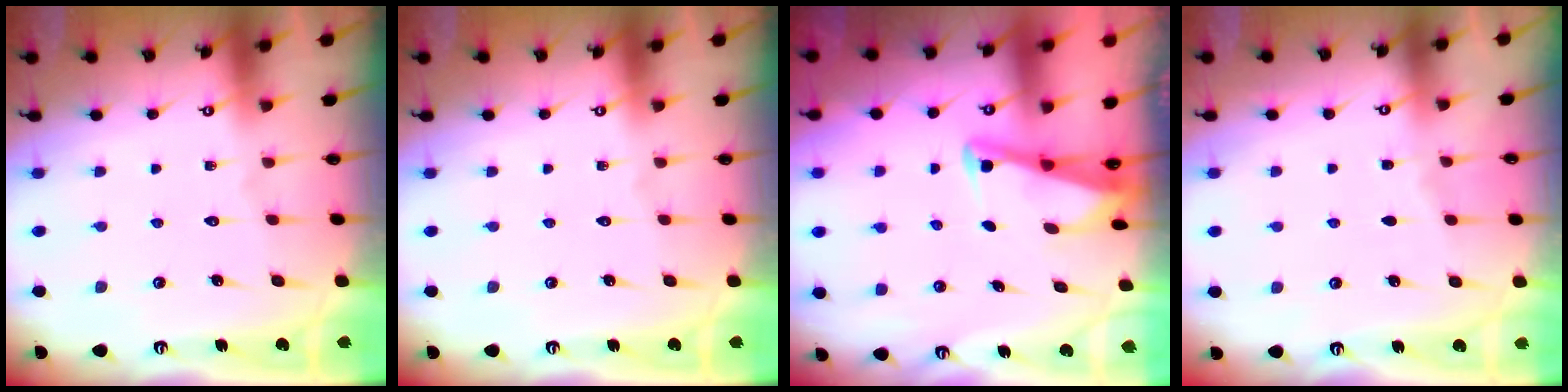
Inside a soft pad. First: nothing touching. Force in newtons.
{"total": 0.0}
{"total": 2.8, "press": 2.8, "slide": 0.3}
{"total": 2.2, "press": 2.2, "slide": 0.4}